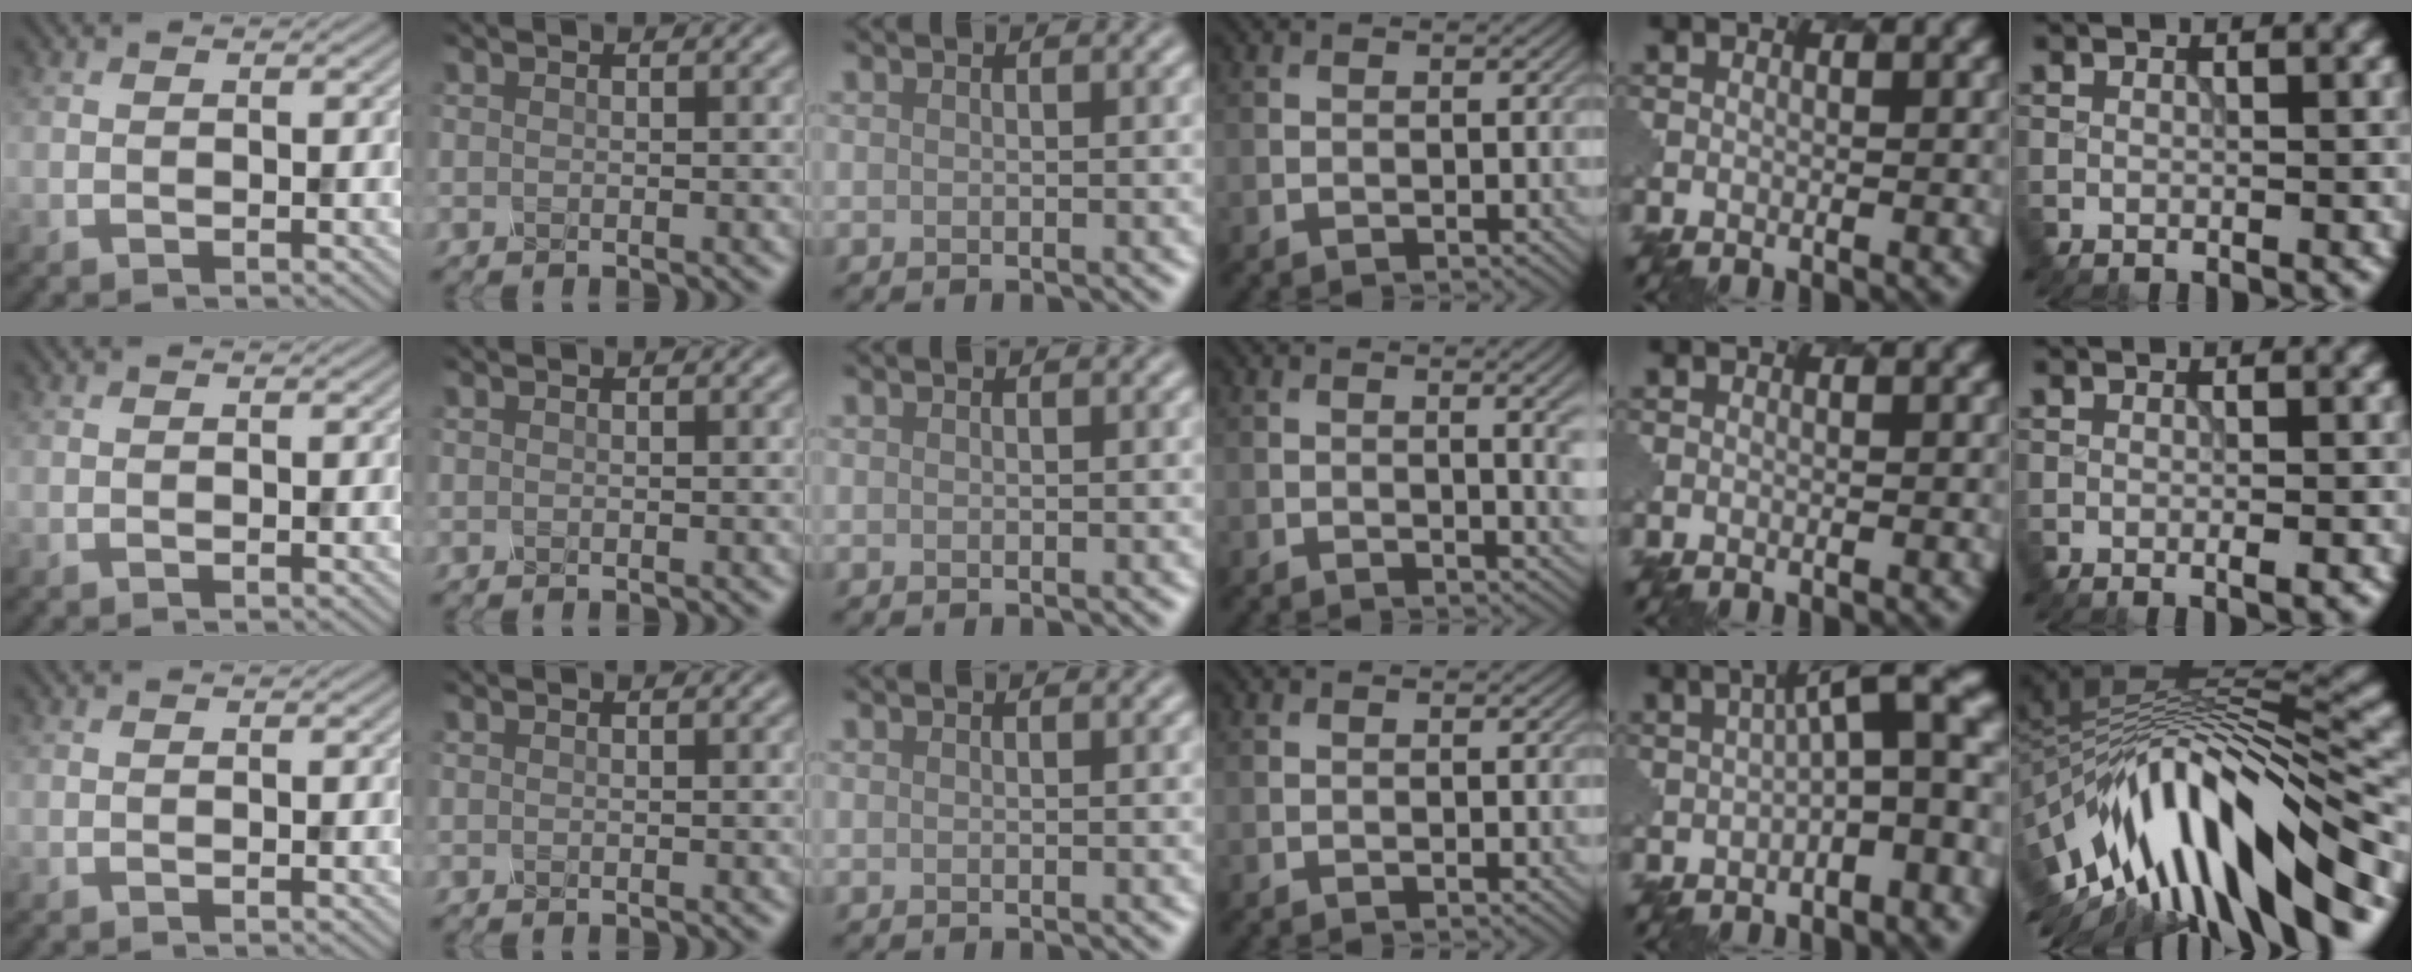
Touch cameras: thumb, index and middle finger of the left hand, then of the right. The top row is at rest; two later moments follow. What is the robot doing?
{"motion": "dispense", "object": "dispenser bottle"}